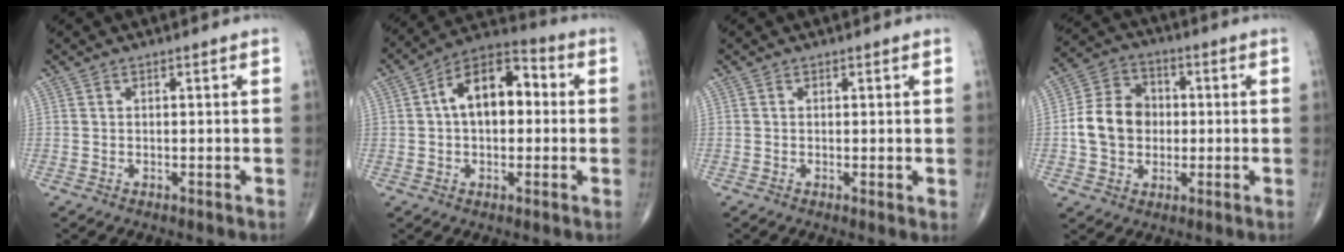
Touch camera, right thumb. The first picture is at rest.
{"total": 13.0, "force": [1.5, 7.8, 10.3], "torque": [-0.144, 0.035, 0.010]}
{"total": 1.0, "force": [0.1, 0.3, 0.9], "torque": [-0.016, -0.005, -0.002]}
{"total": 11.2, "force": [-0.5, 9.1, 6.5], "torque": [-0.096, 0.023, -0.015]}